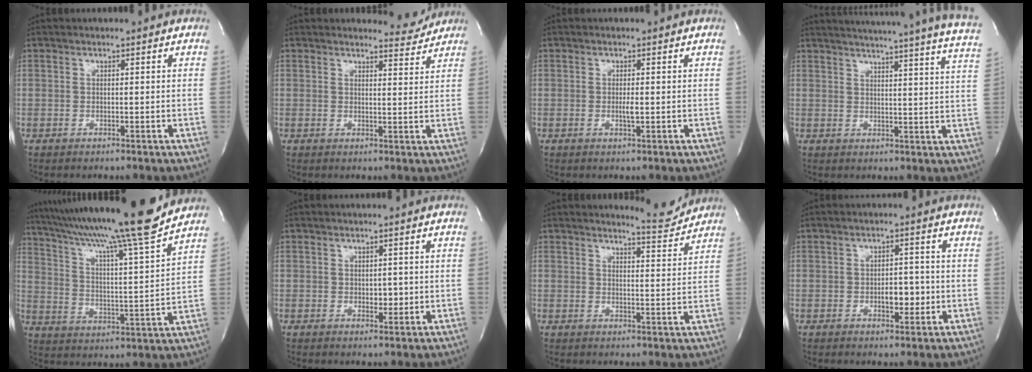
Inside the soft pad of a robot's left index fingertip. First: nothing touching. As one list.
[{"total": 3.1, "force": [3.0, 0.0, -0.7], "torque": [-0.001, -0.023, 0.035]}, {"total": 1.3, "force": [-0.1, 0.1, 1.3], "torque": [-0.027, -0.002, -0.002]}, {"total": 25.6, "force": [23.1, -0.7, 11.0], "torque": [-0.167, -0.071, 0.269]}, {"total": 20.4, "force": [17.8, -1.4, 9.8], "torque": [-0.171, -0.024, 0.274]}, {"total": 1.9, "force": [-0.1, 1.2, 1.4], "torque": [-0.017, 0.000, 0.002]}, {"total": 4.1, "force": [4.1, -0.2, -0.2], "torque": [-0.007, -0.027, 0.051]}, {"total": 3.7, "force": [-0.9, 1.8, 3.1], "torque": [-0.041, 0.004, -0.009]}]